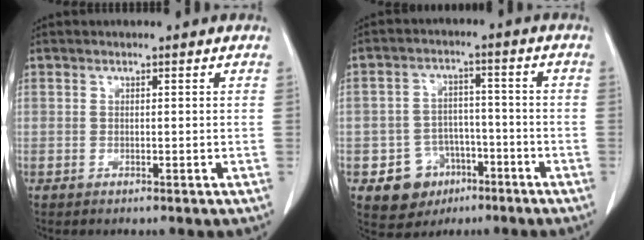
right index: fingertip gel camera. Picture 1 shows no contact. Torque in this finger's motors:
{"motor_torque": [-0.03, -0.14, -0.36, -0.21]}